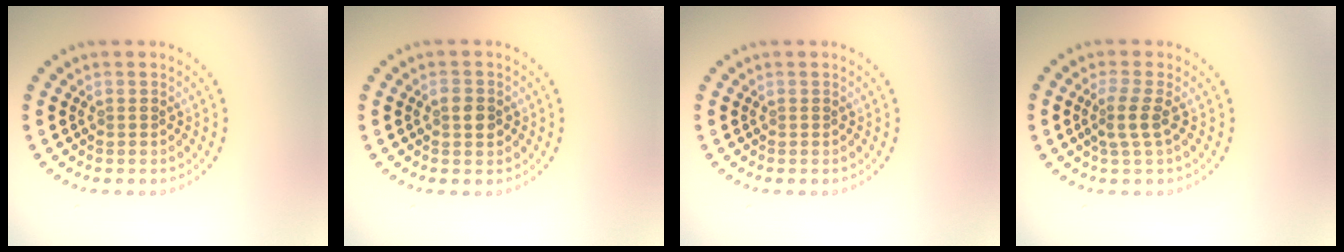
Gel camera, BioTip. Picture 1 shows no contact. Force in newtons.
{"total": 2.1, "press": 2.1, "slide": 0.1}
{"total": 0.0}
{"total": 2.0, "press": 1.5, "slide": 1.4}